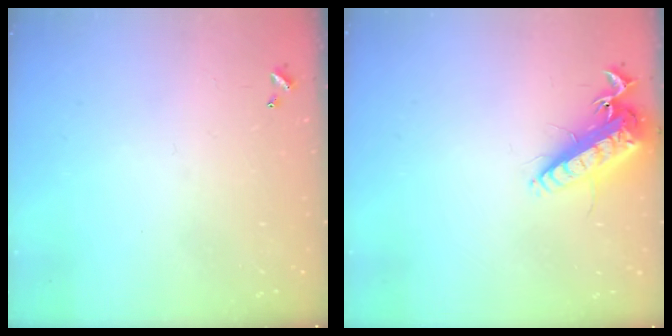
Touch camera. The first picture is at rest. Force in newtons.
{"total": 14.6, "press": 14.4, "slide": 2.8}